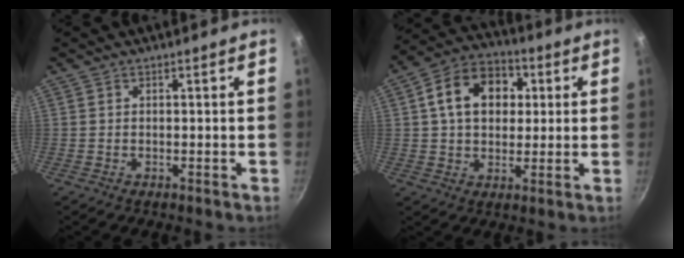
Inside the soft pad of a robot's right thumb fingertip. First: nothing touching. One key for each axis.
{"total": 13.7, "fx": 3.0, "fy": 10.0, "fz": 8.8, "tx": -0.117, "ty": 0.019, "tz": 0.034}